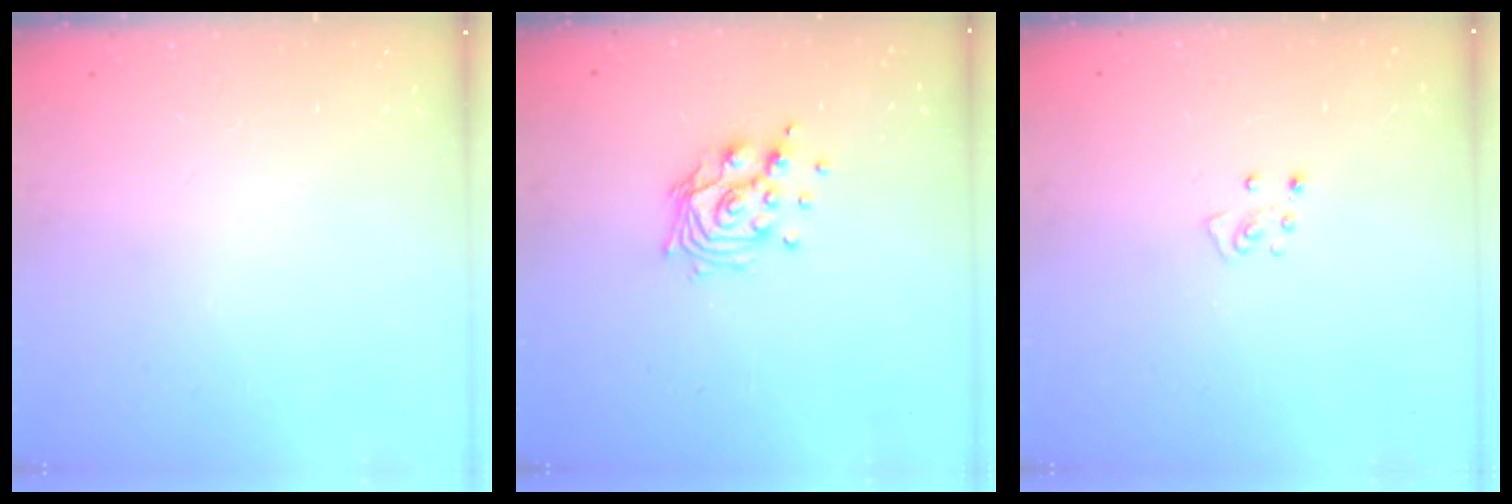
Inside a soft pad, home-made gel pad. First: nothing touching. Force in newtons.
{"total": 11.1, "press": 10.9, "slide": 1.6}
{"total": 4.2, "press": 4.1, "slide": 0.5}